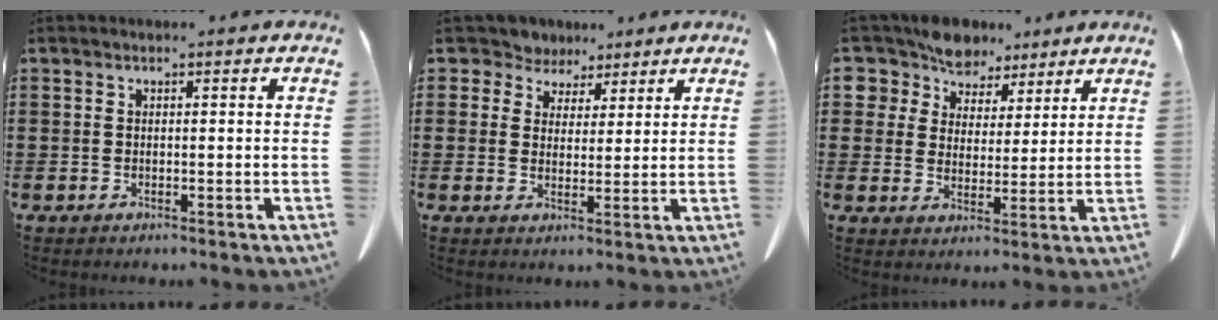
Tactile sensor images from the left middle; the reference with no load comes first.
{"total": 4.4, "force": [3.4, 2.8, 0.3], "torque": [-0.032, -0.002, 0.061]}
{"total": 7.3, "force": [6.4, 3.6, 0.3], "torque": [-0.049, -0.026, 0.121]}